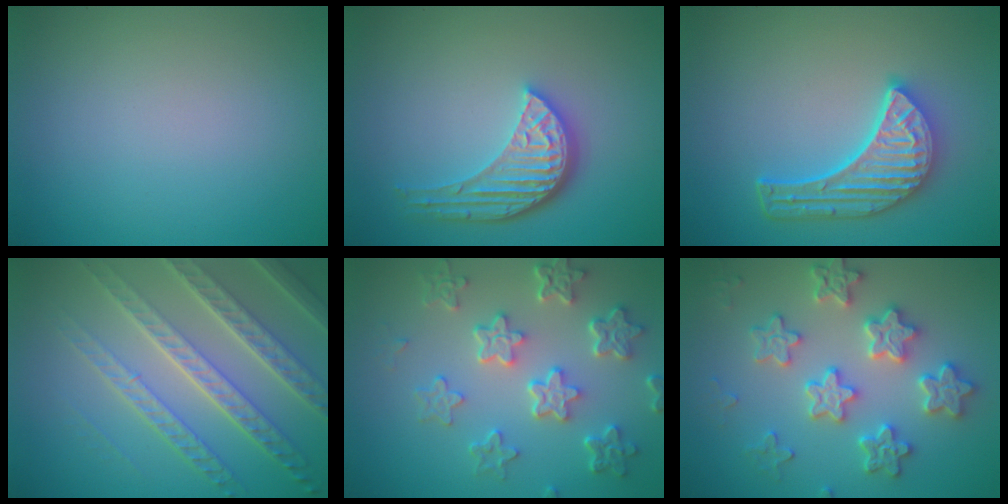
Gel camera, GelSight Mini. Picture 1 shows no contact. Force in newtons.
{"total": 4.7, "press": 3.7, "slide": 2.9}
{"total": 5.7, "press": 4.5, "slide": 3.5}
{"total": 8.0, "press": 5.5, "slide": 5.9}
{"total": 6.2, "press": 4.7, "slide": 4.0}
{"total": 4.6, "press": 4.5, "slide": 1.0}